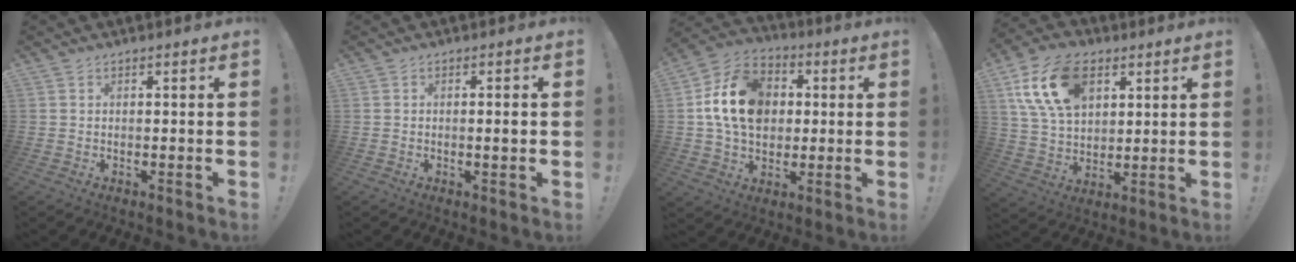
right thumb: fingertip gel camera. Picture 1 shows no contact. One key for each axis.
{"total": 2.1, "fx": -0.3, "fy": 0.1, "fz": 2.1, "tx": -0.036, "ty": 0.002, "tz": -0.007}
{"total": 17.5, "fx": 2.5, "fy": 13.5, "fz": 10.9, "tx": -0.183, "ty": 0.010, "tz": 0.055}
{"total": 18.3, "fx": 7.8, "fy": 11.8, "fz": 11.6, "tx": -0.214, "ty": -0.016, "tz": 0.148}